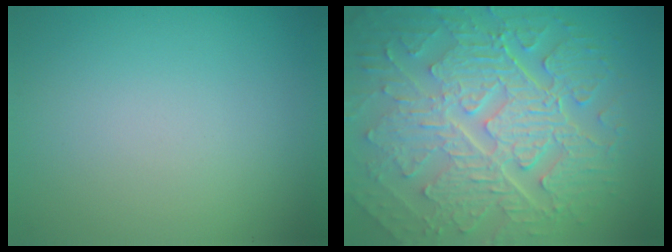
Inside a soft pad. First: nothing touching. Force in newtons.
{"total": 10.3, "press": 6.9, "slide": 7.7}